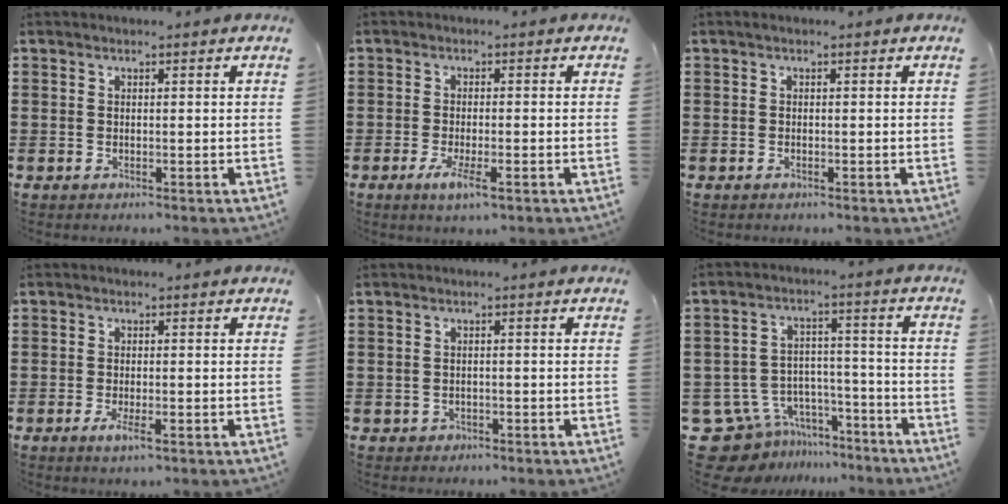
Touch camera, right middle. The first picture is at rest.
{"total": 3.5, "force": [-1.7, 0.7, 3.1], "torque": [-0.063, -0.008, -0.032]}
{"total": 0.5, "force": [-0.2, 0.0, 0.5], "torque": [-0.007, -0.003, -0.003]}
{"total": 2.4, "force": [-1.0, 0.5, 2.1], "torque": [-0.042, -0.004, -0.020]}
{"total": 0.9, "force": [-0.7, 0.5, 0.1], "torque": [-0.004, 0.001, -0.016]}
{"total": 9.5, "force": [-8.1, 4.8, 1.4], "torque": [-0.050, 0.029, -0.156]}